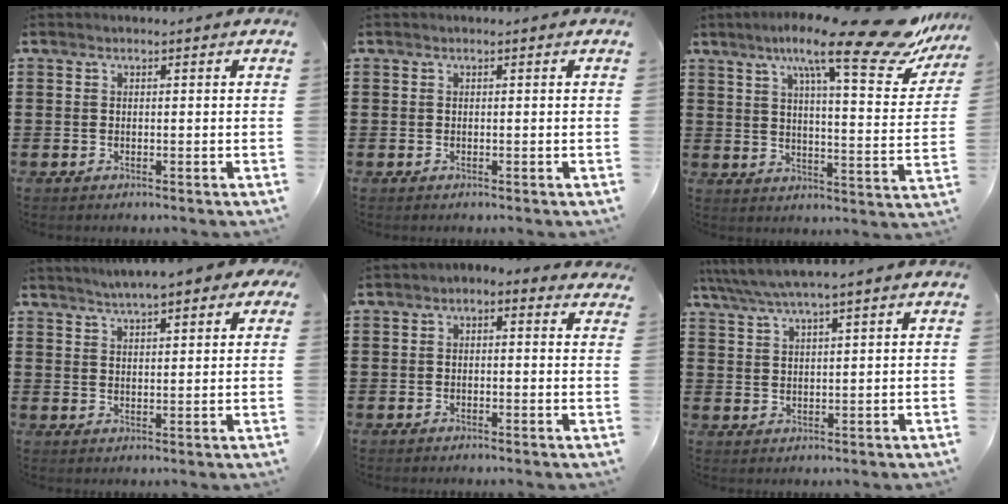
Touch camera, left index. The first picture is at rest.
{"total": 0.0}
{"total": 15.8, "force": [11.4, 0.9, 11.0], "torque": [-0.196, -0.055, 0.178]}
{"total": 4.0, "force": [3.5, 0.3, 2.0], "torque": [-0.050, -0.001, 0.060]}
{"total": 1.1, "force": [-0.5, 0.7, 0.7], "torque": [-0.017, 0.005, -0.013]}
{"total": 4.0, "force": [3.2, 0.0, 2.4], "torque": [-0.055, -0.006, 0.057]}